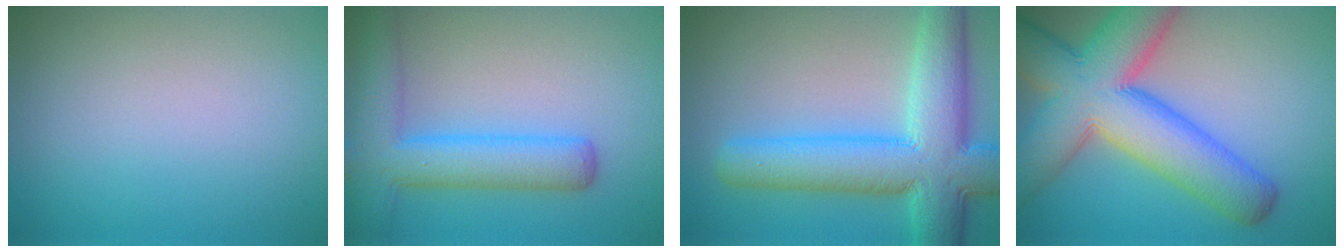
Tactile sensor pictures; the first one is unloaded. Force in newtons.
{"total": 6.6, "press": 6.6, "slide": 0.4}
{"total": 10.0, "press": 10.0, "slide": 0.3}
{"total": 12.5, "press": 12.4, "slide": 0.5}